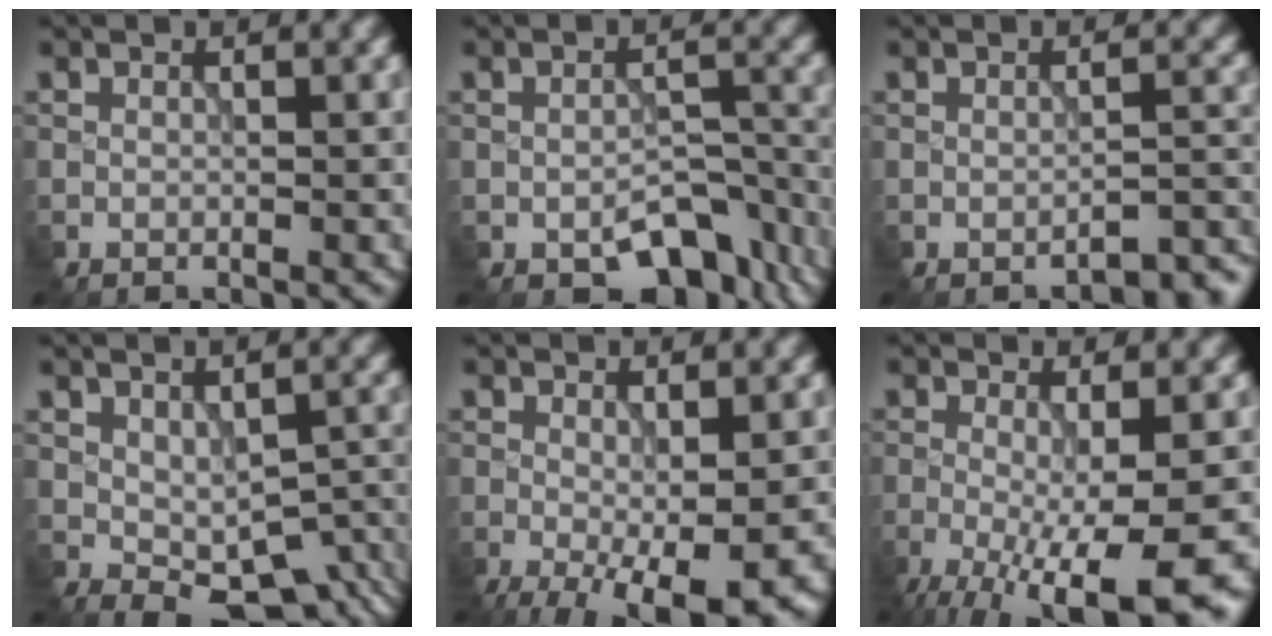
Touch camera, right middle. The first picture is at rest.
{"total": 6.1, "force": [-3.8, 3.3, 3.4], "torque": [-0.044, -0.013, -0.047]}
{"total": 3.3, "force": [-3.0, 0.5, 1.3], "torque": [-0.013, 0.004, -0.042]}
{"total": 5.9, "force": [-1.5, 3.4, 4.6], "torque": [-0.071, -0.022, -0.004]}
{"total": 7.1, "force": [-2.6, 2.1, 6.2], "torque": [-0.106, -0.021, -0.030]}
{"total": 9.9, "force": [-4.4, 2.5, 8.5], "torque": [-0.152, -0.024, -0.069]}